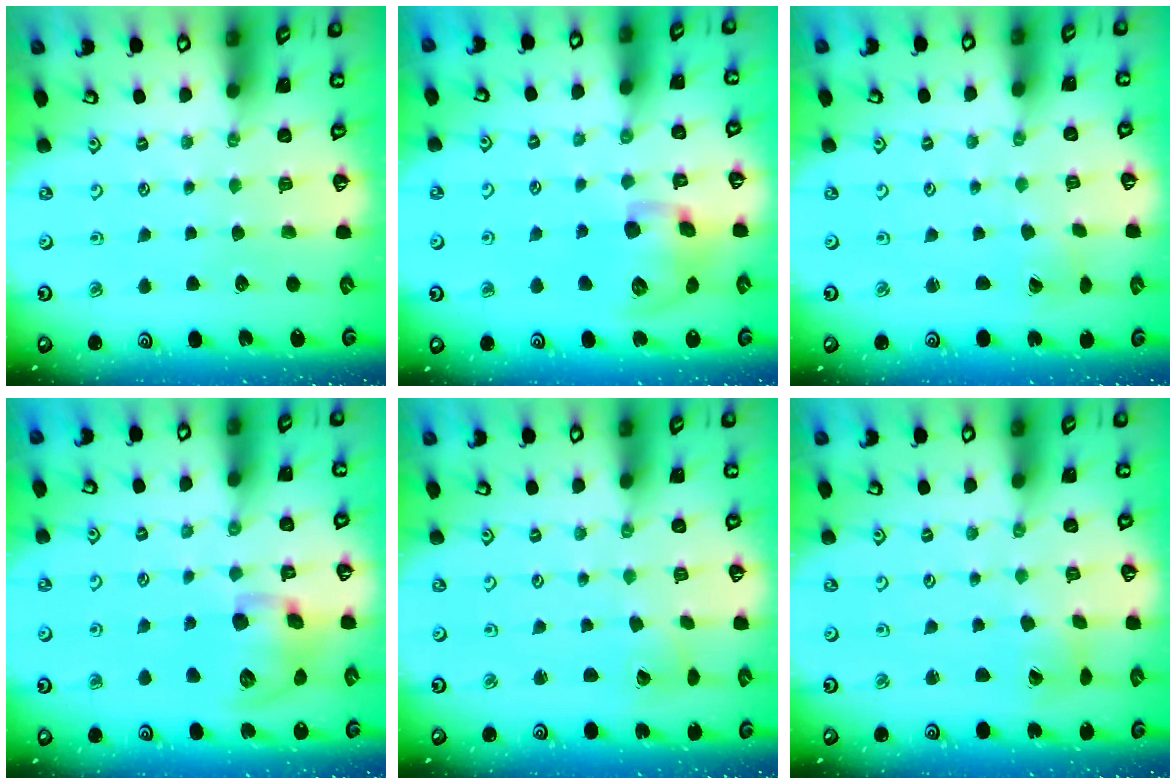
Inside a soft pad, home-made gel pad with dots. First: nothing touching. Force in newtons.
{"total": 13.2, "press": 13.1, "slide": 2.1}
{"total": 0.7, "press": 0.7, "slide": 0.0}
{"total": 13.2, "press": 13.1, "slide": 2.1}
{"total": 2.0, "press": 2.0, "slide": 0.3}
{"total": 1.8, "press": 1.8, "slide": 0.2}